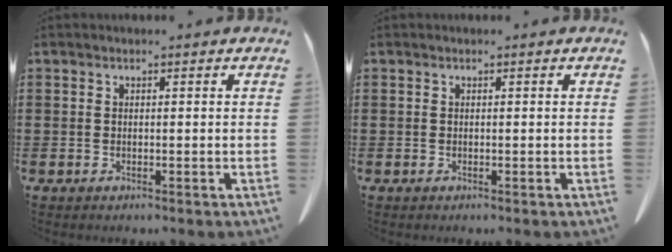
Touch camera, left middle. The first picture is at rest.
{"total": 0.0}